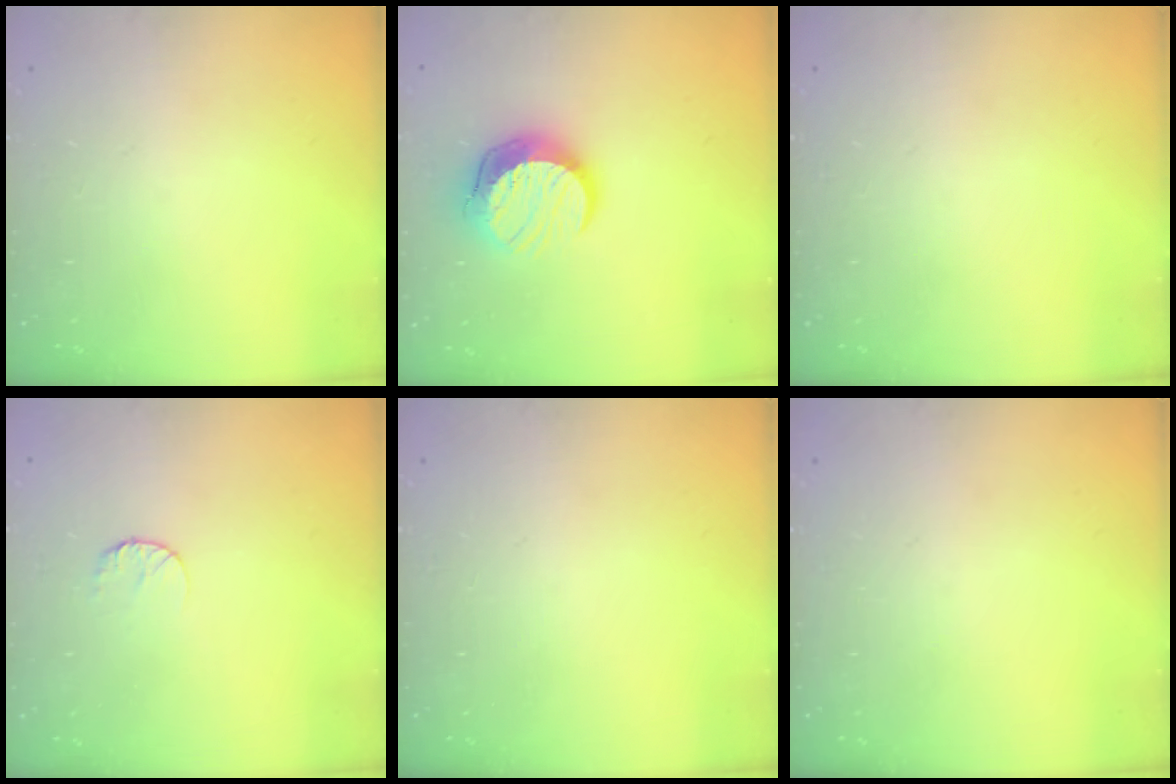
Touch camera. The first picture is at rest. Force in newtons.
{"total": 12.3, "press": 12.2, "slide": 0.9}
{"total": 0.0}
{"total": 4.7, "press": 4.7, "slide": 0.4}
{"total": 0.0}
{"total": 0.0}